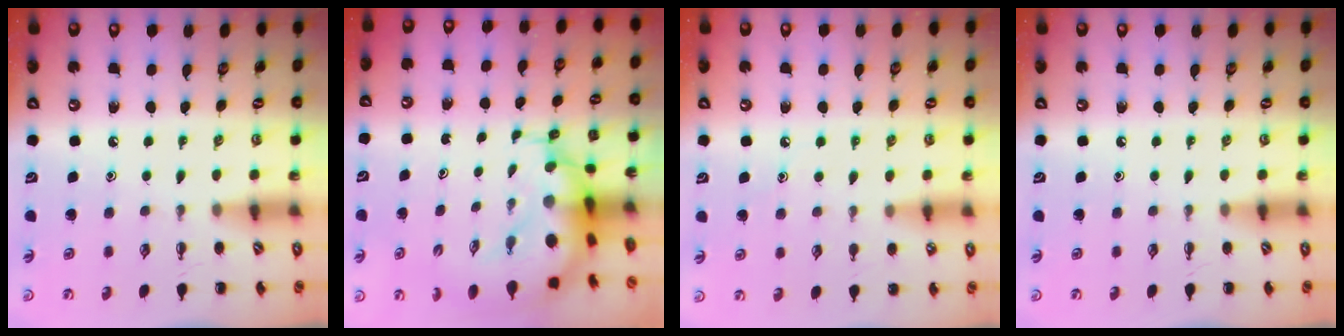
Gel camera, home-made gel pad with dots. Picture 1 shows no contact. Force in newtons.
{"total": 8.6, "press": 8.3, "slide": 2.3}
{"total": 6.7, "press": 6.3, "slide": 2.1}
{"total": 0.0}